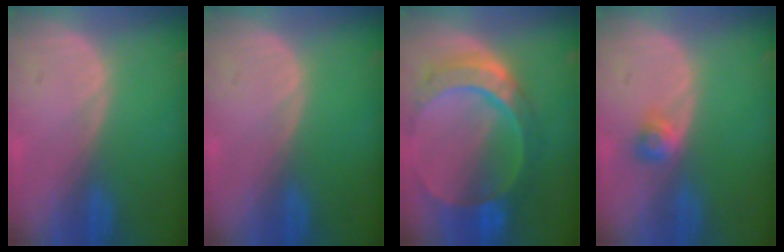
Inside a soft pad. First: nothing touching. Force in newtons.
{"total": 0.0}
{"total": 10.8, "press": 9.1, "slide": 5.8}
{"total": 2.6, "press": 2.3, "slide": 1.2}